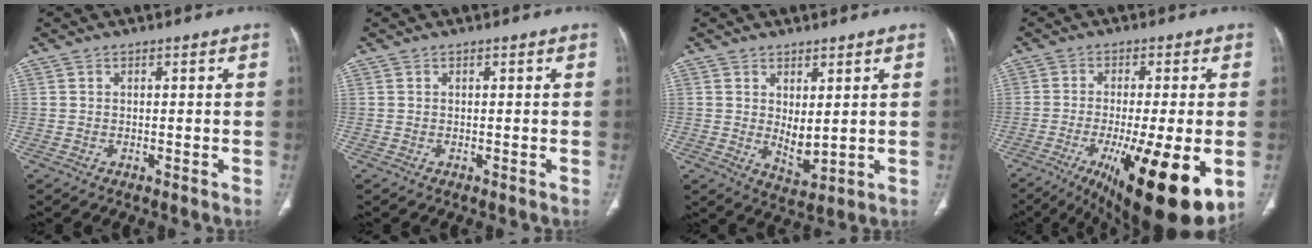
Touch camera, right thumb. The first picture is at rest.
{"total": 0.0}
{"total": 4.8, "force": [1.3, 2.2, 4.1], "torque": [-0.058, -0.023, 0.032]}
{"total": 19.8, "force": [-6.5, 4.6, 18.1], "torque": [-0.240, -0.028, -0.084]}